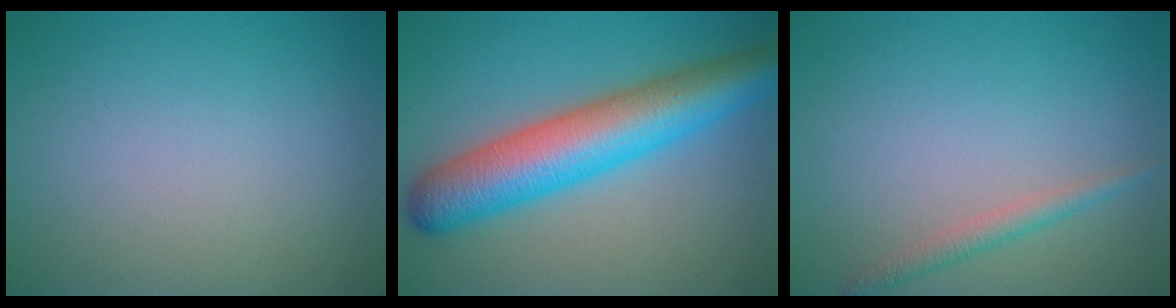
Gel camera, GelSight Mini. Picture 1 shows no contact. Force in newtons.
{"total": 9.2, "press": 9.2, "slide": 0.1}
{"total": 1.6, "press": 1.6, "slide": 0.1}